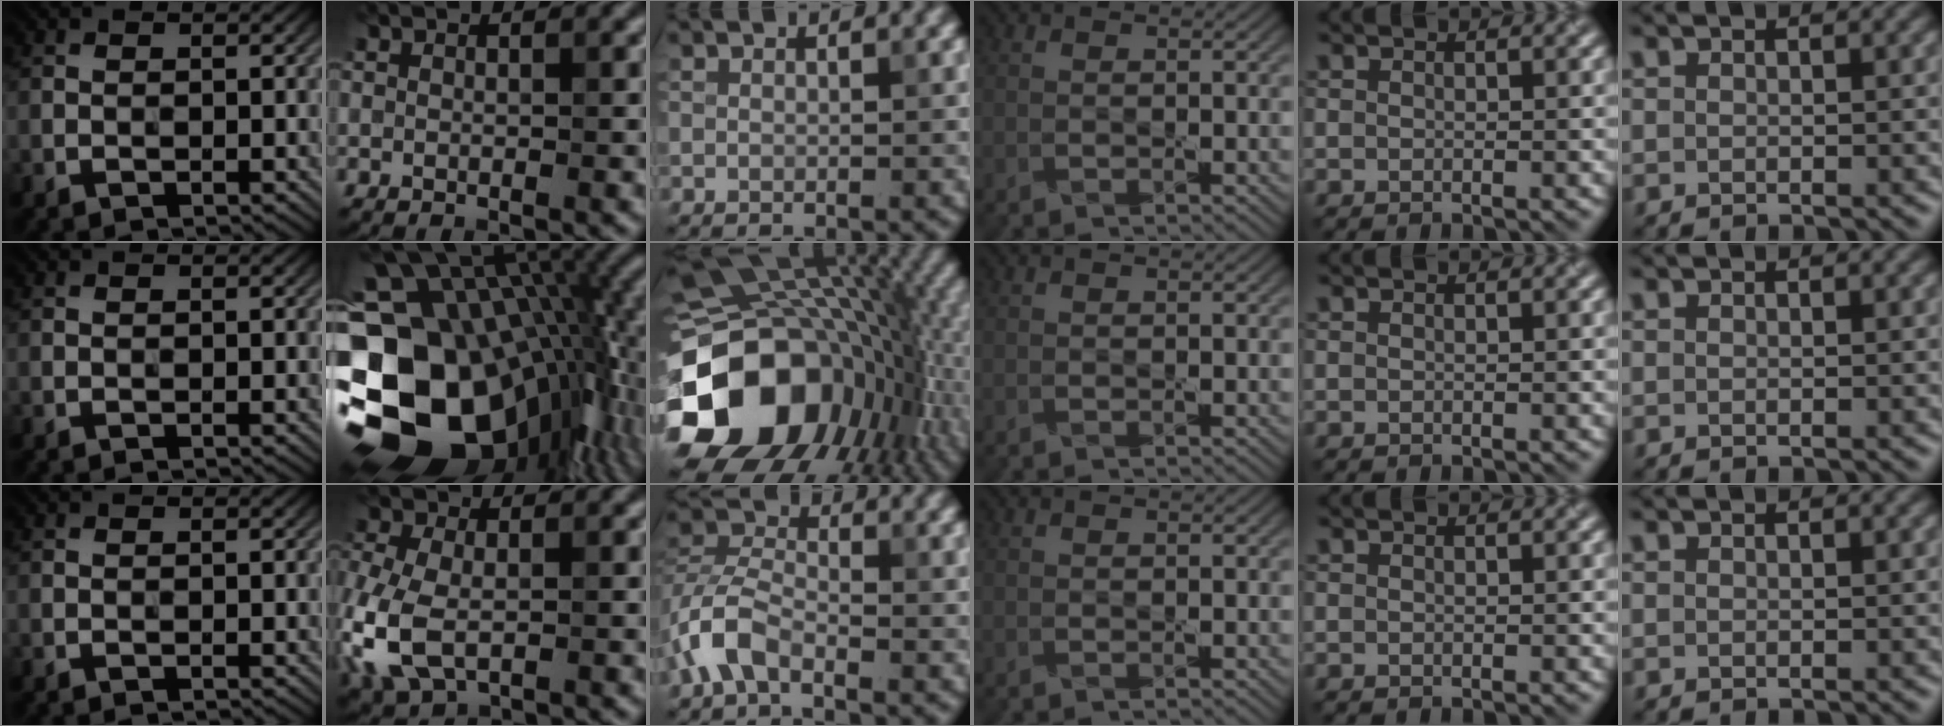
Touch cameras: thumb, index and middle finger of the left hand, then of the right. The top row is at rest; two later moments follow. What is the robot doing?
{"motion": "press", "object": "button"}